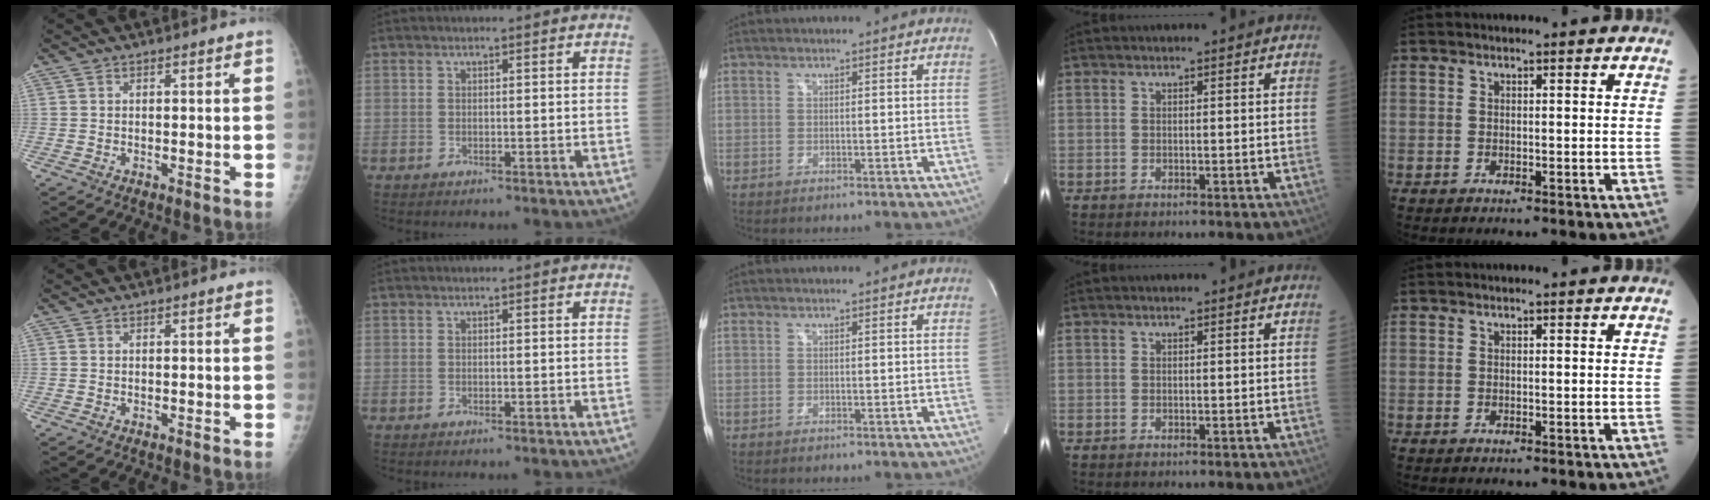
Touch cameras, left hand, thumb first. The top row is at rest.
{}